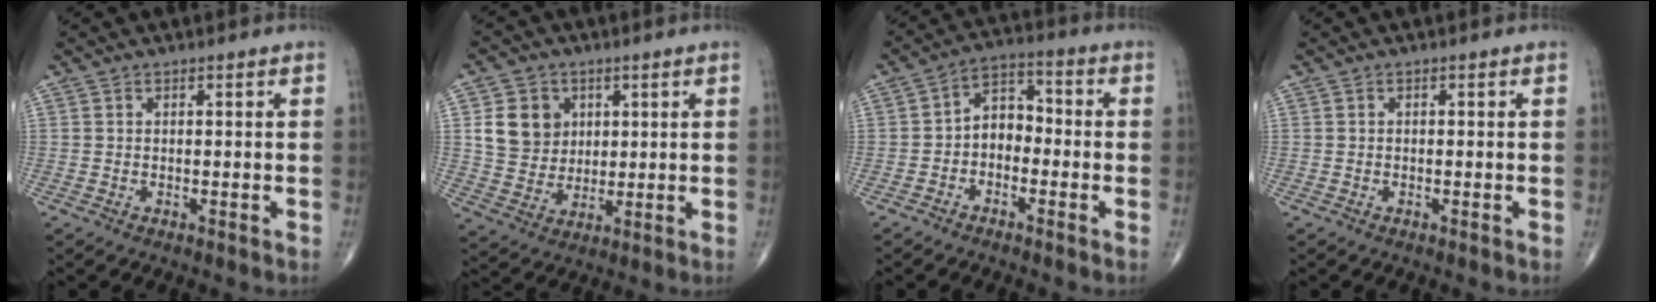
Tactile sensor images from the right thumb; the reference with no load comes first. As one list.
[{"total": 9.3, "force": [2.7, 7.9, 4.0], "torque": [-0.037, -0.011, 0.056]}, {"total": 6.4, "force": [-1.7, 4.6, 4.2], "torque": [-0.045, 0.037, -0.046]}, {"total": 0.0}]